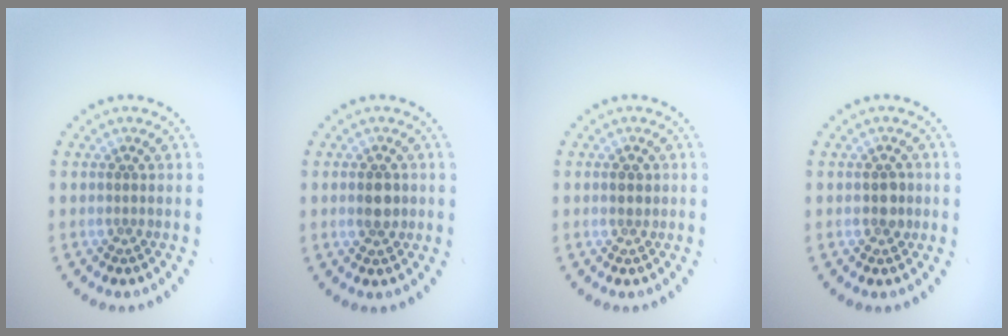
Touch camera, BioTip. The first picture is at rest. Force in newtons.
{"total": 2.6, "press": 2.6, "slide": 0.1}
{"total": 1.2, "press": 1.1, "slide": 0.3}
{"total": 1.6, "press": 1.6, "slide": 0.2}